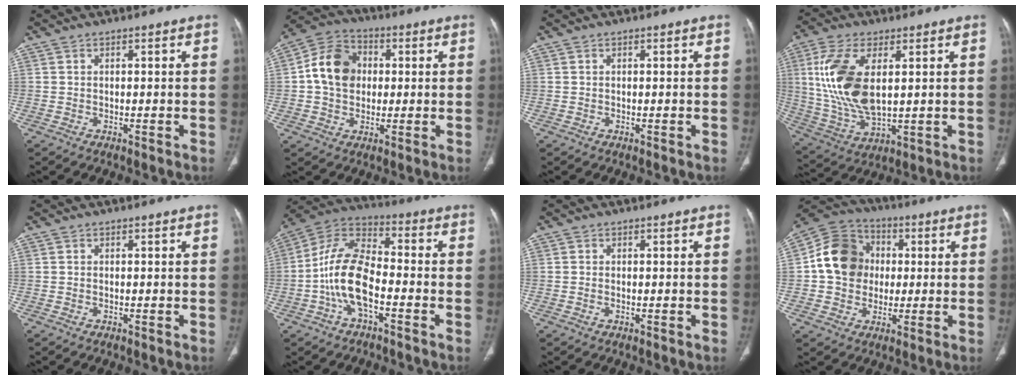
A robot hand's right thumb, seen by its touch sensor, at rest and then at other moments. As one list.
[{"total": 11.1, "force": [1.0, 8.8, 6.6], "torque": [-0.099, 0.020, 0.008]}, {"total": 0.0}, {"total": 15.8, "force": [3.1, 7.8, 13.3], "torque": [-0.284, -0.013, 0.071]}, {"total": 0.0}, {"total": 13.2, "force": [-3.7, 6.6, 10.8], "torque": [-0.210, 0.041, -0.076]}, {"total": 0.5, "force": [-0.1, 0.3, 0.4], "torque": [-0.013, 0.000, -0.002]}, {"total": 13.3, "force": [1.0, 11.4, 6.8], "torque": [-0.096, 0.020, 0.007]}]